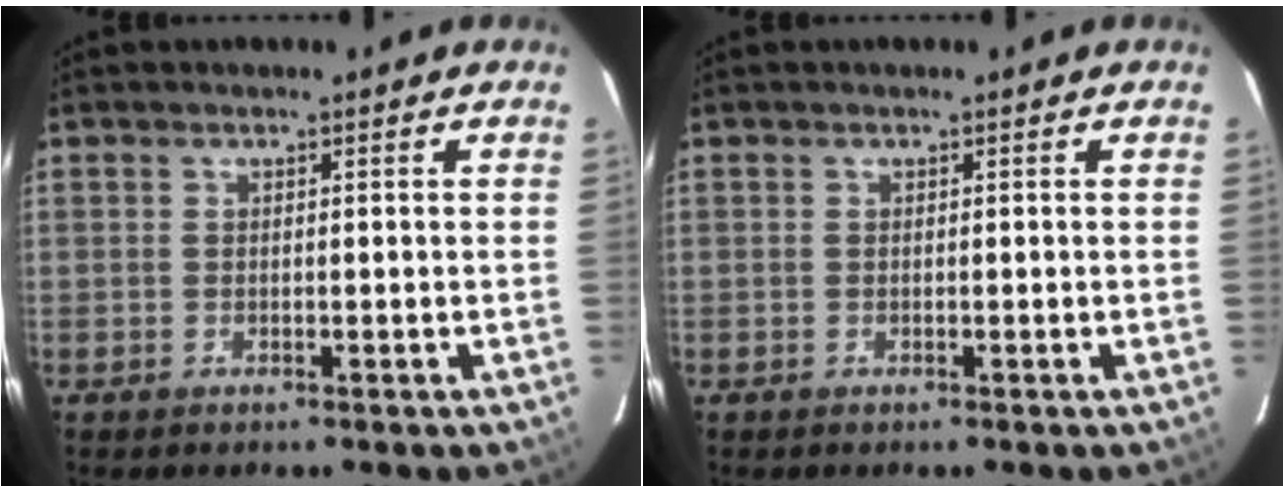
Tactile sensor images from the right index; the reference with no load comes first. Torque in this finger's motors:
{"motor_torque": [-0.06, -0.02, 0.00, 0.01]}